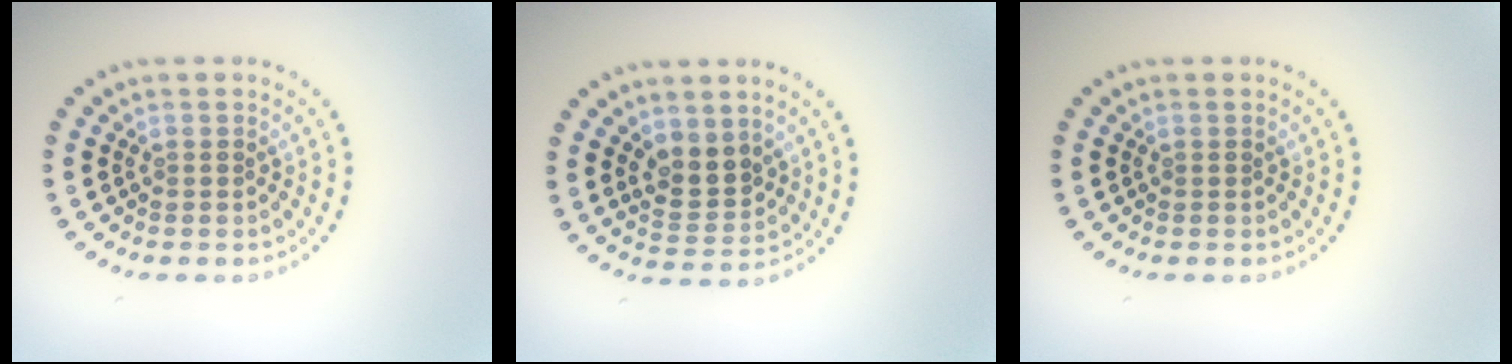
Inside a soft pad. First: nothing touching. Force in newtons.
{"total": 2.9, "press": 2.7, "slide": 1.1}
{"total": 0.0}